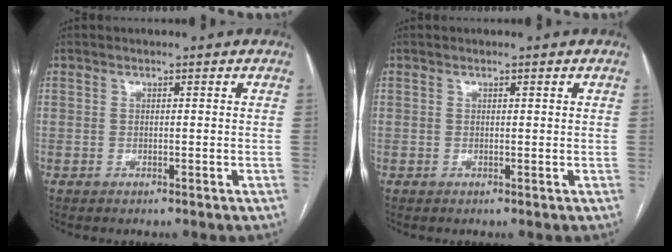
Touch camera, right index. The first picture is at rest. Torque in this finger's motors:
{"motor_torque": [-0.19, -0.01, 0.03, 0.01]}